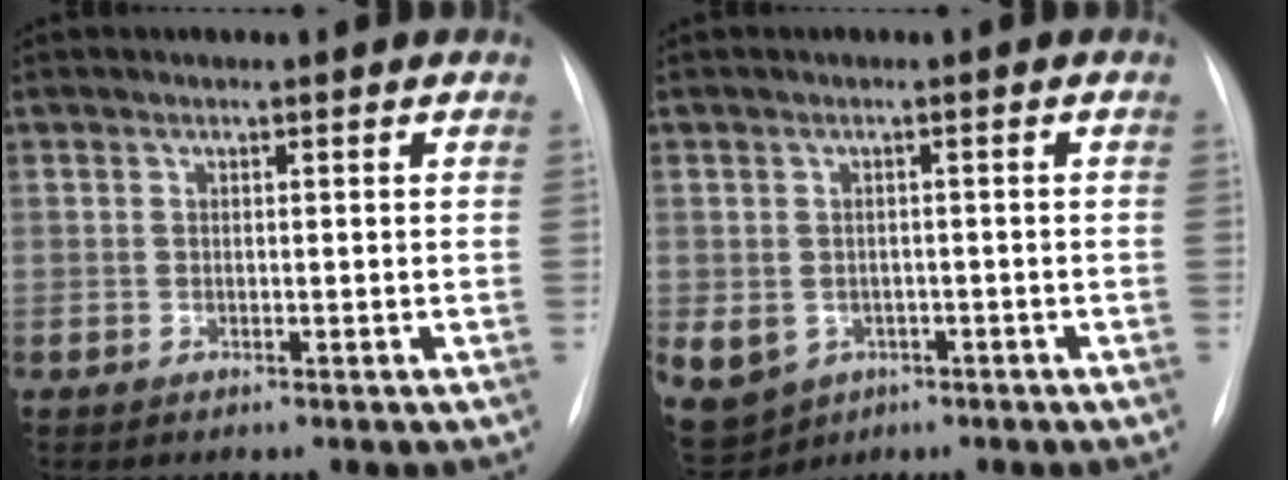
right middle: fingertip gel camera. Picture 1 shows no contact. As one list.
[{"total": 17.1, "force": [-6.8, 14.1, 6.7], "torque": [-0.215, -0.004, -0.082]}]